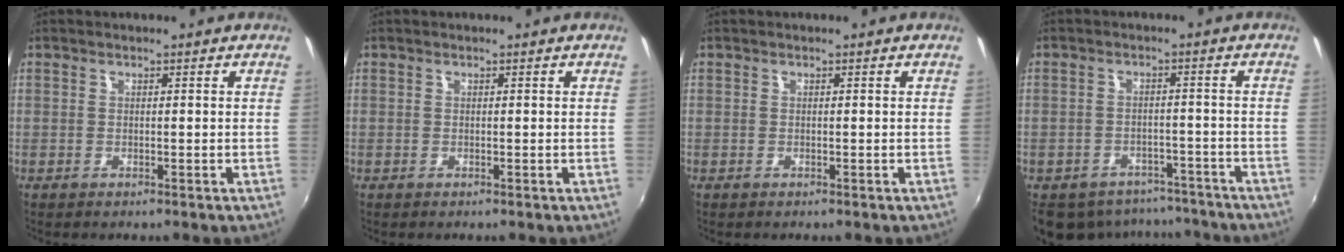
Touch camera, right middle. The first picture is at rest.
{"total": 0.0}
{"total": 0.0}
{"total": 15.0, "force": [-11.7, 7.9, 5.0], "torque": [-0.121, 0.011, -0.145]}